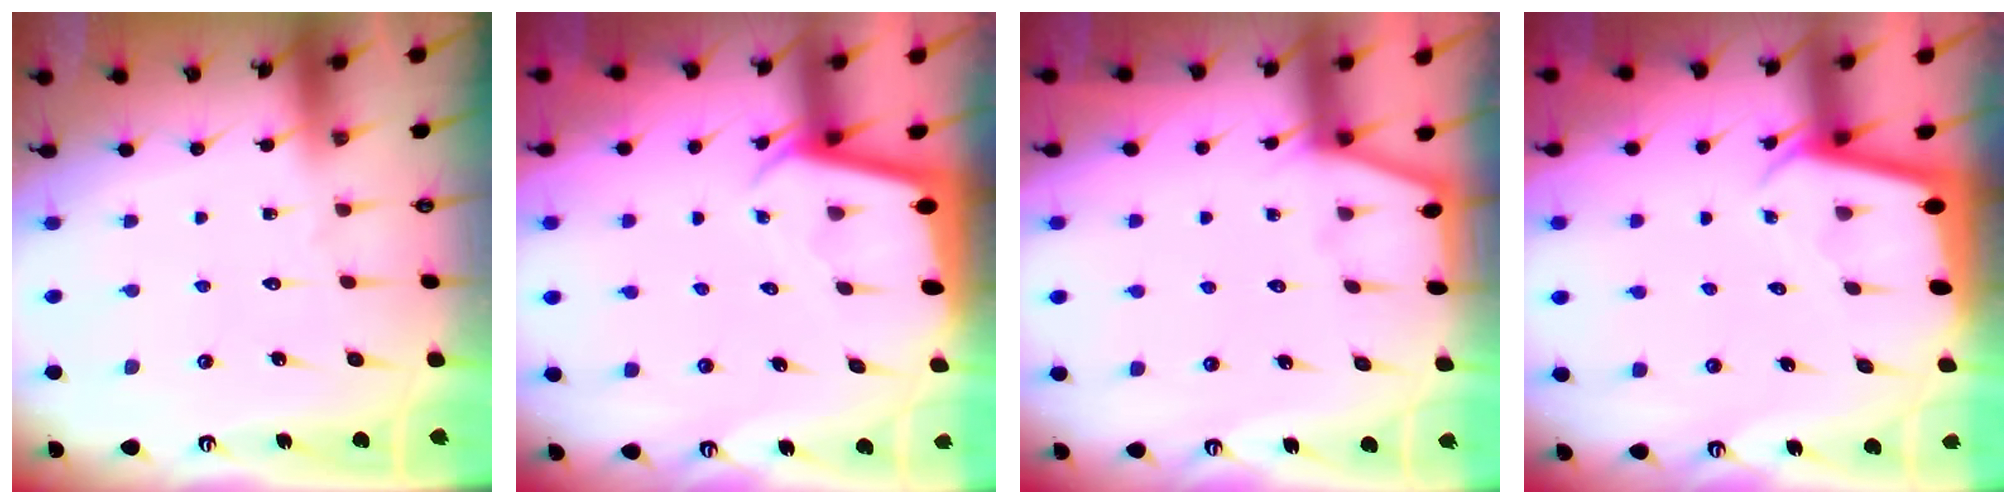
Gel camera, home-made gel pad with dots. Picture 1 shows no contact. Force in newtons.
{"total": 2.0, "press": 2.0, "slide": 0.1}
{"total": 1.6, "press": 1.5, "slide": 0.3}
{"total": 2.0, "press": 2.0, "slide": 0.1}